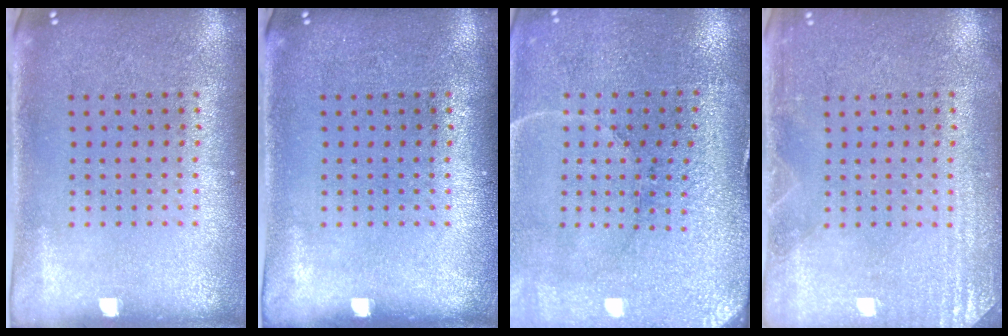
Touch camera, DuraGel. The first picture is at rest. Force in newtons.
{"total": 0.0}
{"total": 3.2, "press": 3.2, "slide": 0.1}
{"total": 2.7, "press": 2.7, "slide": 0.3}